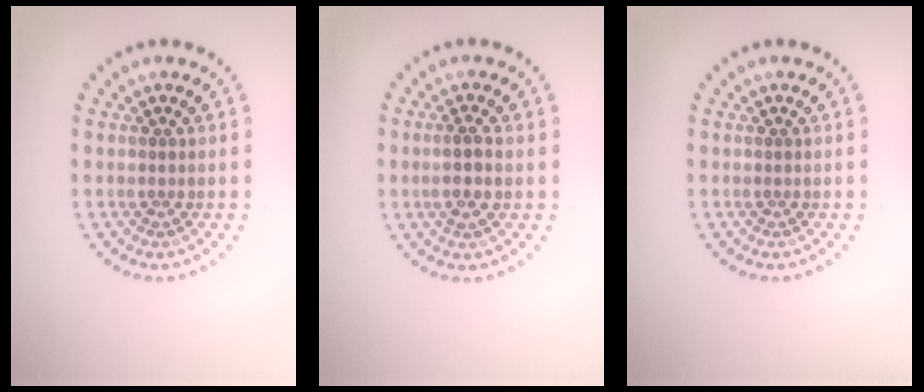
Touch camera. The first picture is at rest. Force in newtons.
{"total": 2.1, "press": 2.0, "slide": 0.8}
{"total": 0.0}